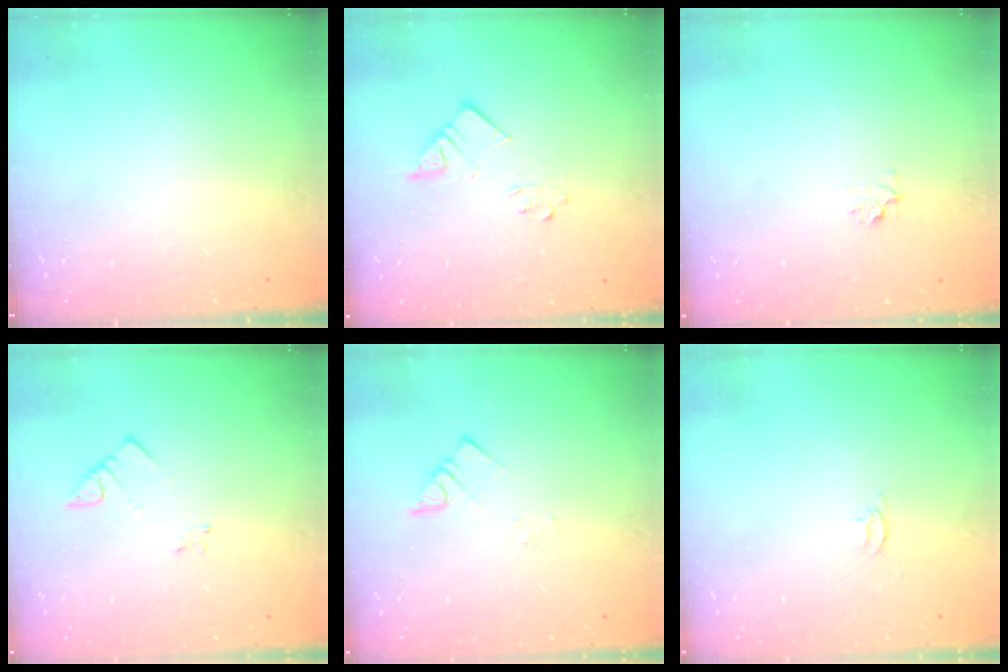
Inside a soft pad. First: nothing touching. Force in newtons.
{"total": 4.3, "press": 4.3, "slide": 0.3}
{"total": 4.4, "press": 4.4, "slide": 0.5}
{"total": 2.9, "press": 2.9, "slide": 0.3}
{"total": 2.2, "press": 2.1, "slide": 0.4}
{"total": 3.4, "press": 3.4, "slide": 0.4}